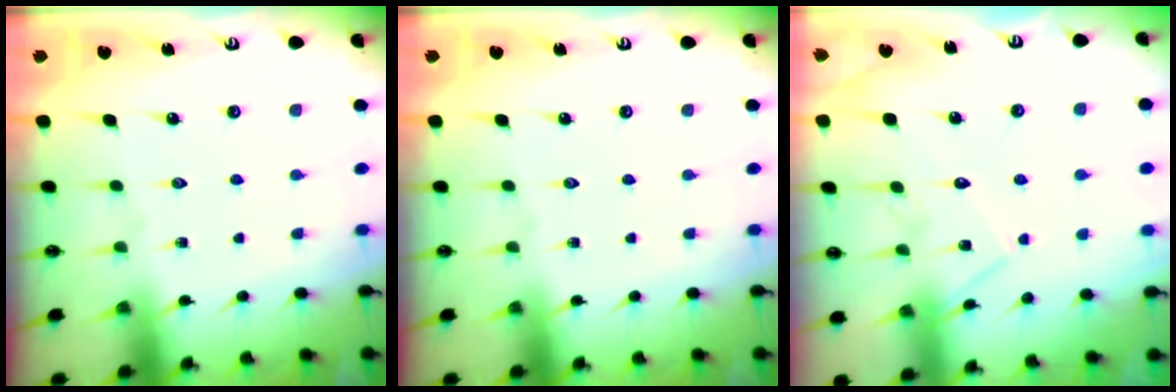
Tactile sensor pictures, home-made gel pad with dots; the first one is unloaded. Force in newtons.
{"total": 0.0}
{"total": 9.1, "press": 9.1, "slide": 0.1}